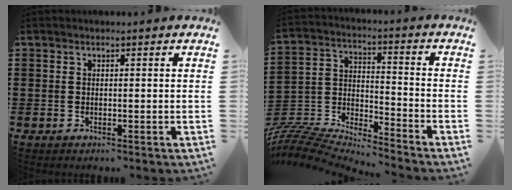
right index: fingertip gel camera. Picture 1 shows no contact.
{"total": 6.7, "force": [-6.6, 0.8, 0.9], "torque": [-0.036, -0.011, -0.140]}